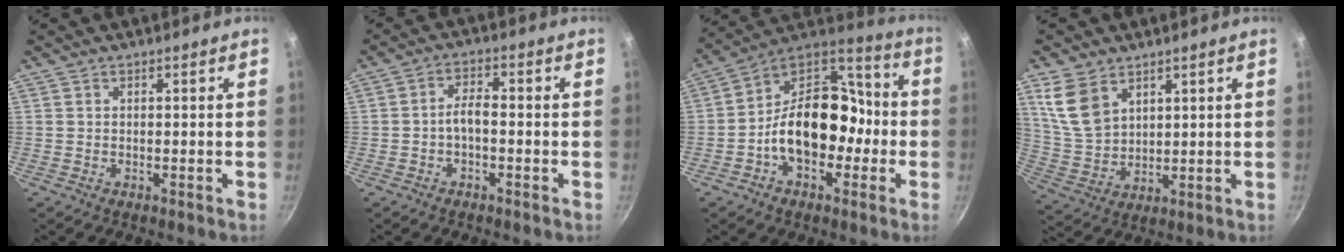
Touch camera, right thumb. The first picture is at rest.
{"total": 3.5, "force": [-1.2, 1.8, 2.8], "torque": [-0.045, 0.024, -0.025]}
{"total": 18.2, "force": [-3.8, 12.7, 12.5], "torque": [-0.151, 0.066, -0.073]}
{"total": 9.4, "force": [5.0, 6.1, 5.1], "torque": [-0.085, -0.024, 0.114]}